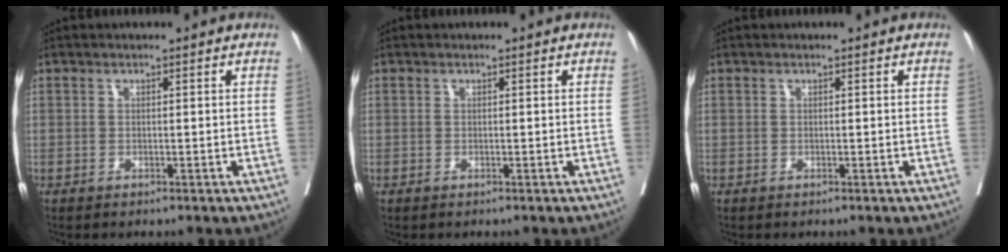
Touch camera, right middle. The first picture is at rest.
{"total": 0.0}
{"total": 0.0}